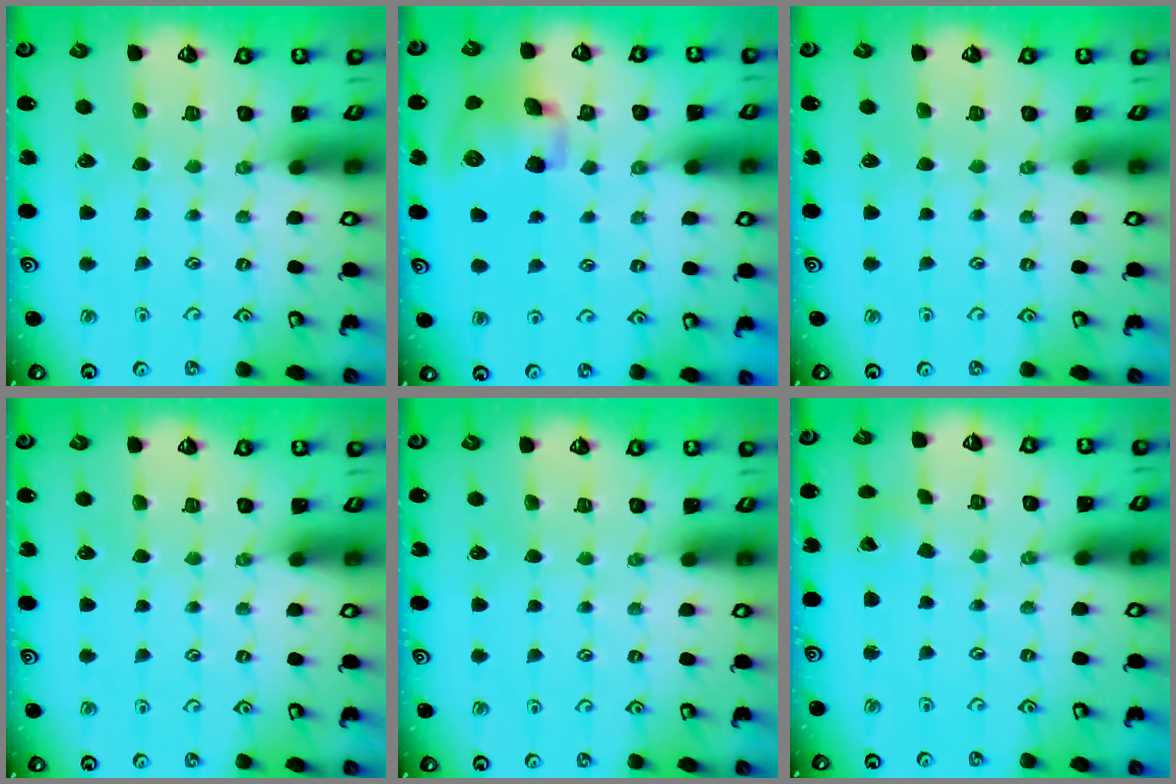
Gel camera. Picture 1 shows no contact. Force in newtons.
{"total": 11.3, "press": 11.1, "slide": 2.3}
{"total": 0.0}
{"total": 0.0}
{"total": 0.0}
{"total": 2.9, "press": 2.9, "slide": 0.2}